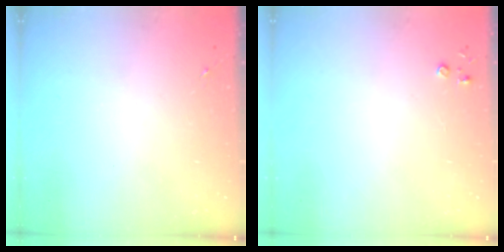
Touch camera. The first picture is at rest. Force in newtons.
{"total": 2.8, "press": 2.8, "slide": 0.3}